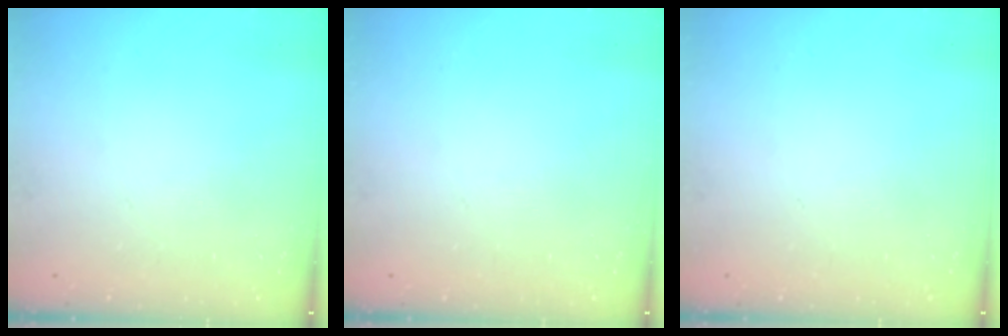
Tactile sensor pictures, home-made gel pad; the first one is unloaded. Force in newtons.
{"total": 0.0}
{"total": 0.0}